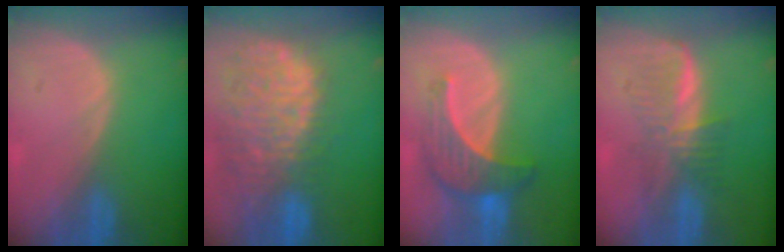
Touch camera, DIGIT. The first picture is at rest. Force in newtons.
{"total": 14.0, "press": 11.5, "slide": 8.0}
{"total": 7.1, "press": 6.8, "slide": 2.2}
{"total": 5.2, "press": 5.2, "slide": 0.7}